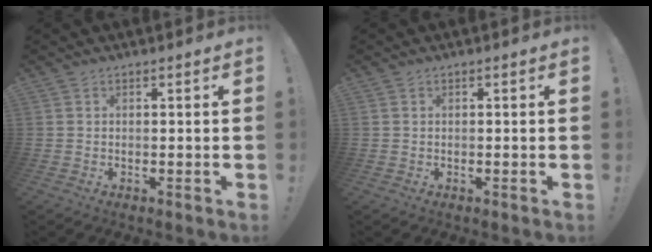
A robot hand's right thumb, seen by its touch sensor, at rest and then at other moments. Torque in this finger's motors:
{"motor_torque": [0.02, 0.10, -0.33, 0.19, 0.02]}